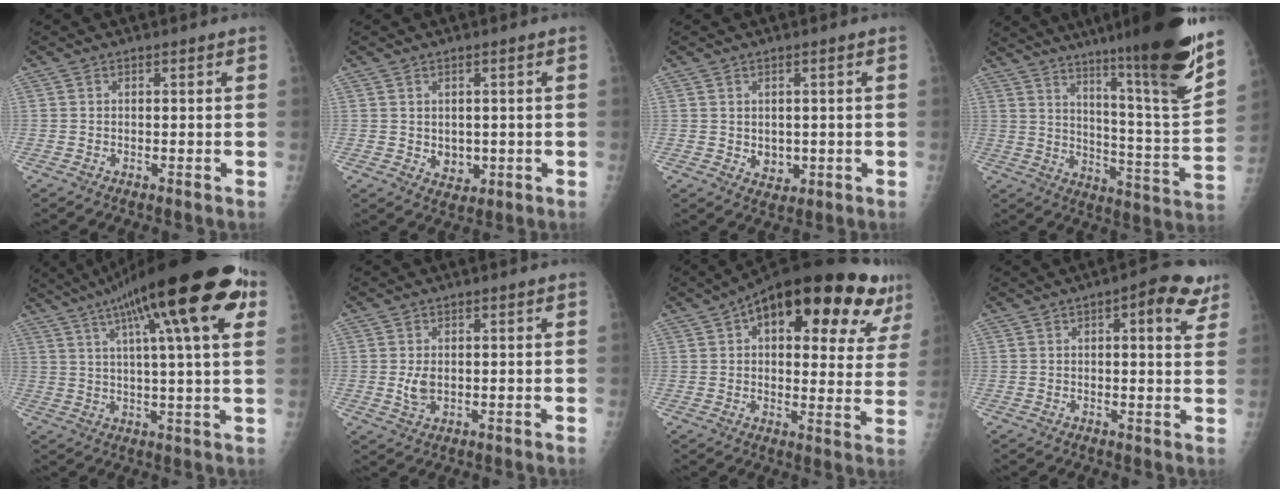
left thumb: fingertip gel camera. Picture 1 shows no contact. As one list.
[{"total": 4.6, "force": [-0.3, 3.6, 2.9], "torque": [-0.020, -0.006, 0.009]}, {"total": 3.8, "force": [-0.1, 3.0, 2.5], "torque": [-0.018, -0.004, 0.010]}, {"total": 24.7, "force": [17.1, 1.2, 17.8], "torque": [-0.245, -0.100, 0.256]}, {"total": 24.7, "force": [11.3, 5.1, 21.3], "torque": [-0.325, 0.010, 0.167]}, {"total": 3.3, "force": [0.2, 2.0, 2.6], "torque": [-0.042, -0.006, 0.010]}, {"total": 26.1, "force": [12.8, 10.8, 20.0], "torque": [-0.253, 0.010, 0.173]}, {"total": 8.8, "force": [4.3, 2.9, 7.1], "torque": [-0.070, -0.008, 0.046]}]